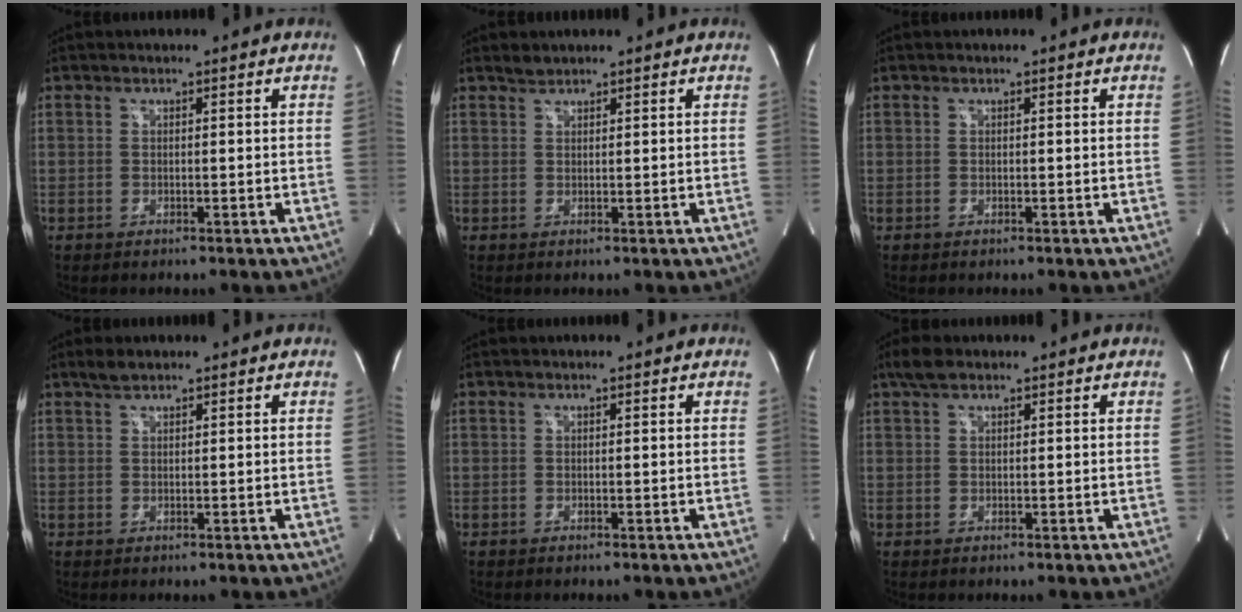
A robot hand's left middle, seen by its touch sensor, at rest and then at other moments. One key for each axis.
{"total": 1.2, "fx": 1.1, "fy": 0.2, "fz": 0.0, "tx": -0.007, "ty": 0.001, "tz": 0.024}
{"total": 0.0}
{"total": 1.8, "fx": 1.6, "fy": 0.4, "fz": 0.8, "tx": -0.026, "ty": 0.006, "tz": 0.033}
{"total": 0.0}
{"total": 3.1, "fx": 2.3, "fy": 1.2, "fz": 1.7, "tx": -0.041, "ty": 0.014, "tz": 0.045}